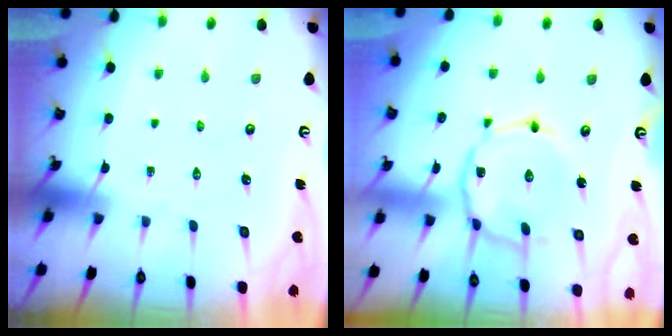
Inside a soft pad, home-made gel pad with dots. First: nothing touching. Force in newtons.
{"total": 11.8, "press": 11.8, "slide": 0.7}